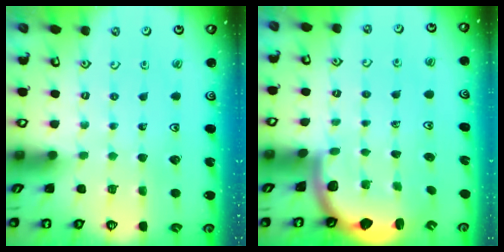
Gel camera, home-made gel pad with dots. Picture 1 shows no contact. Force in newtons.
{"total": 2.5, "press": 2.2, "slide": 1.1}